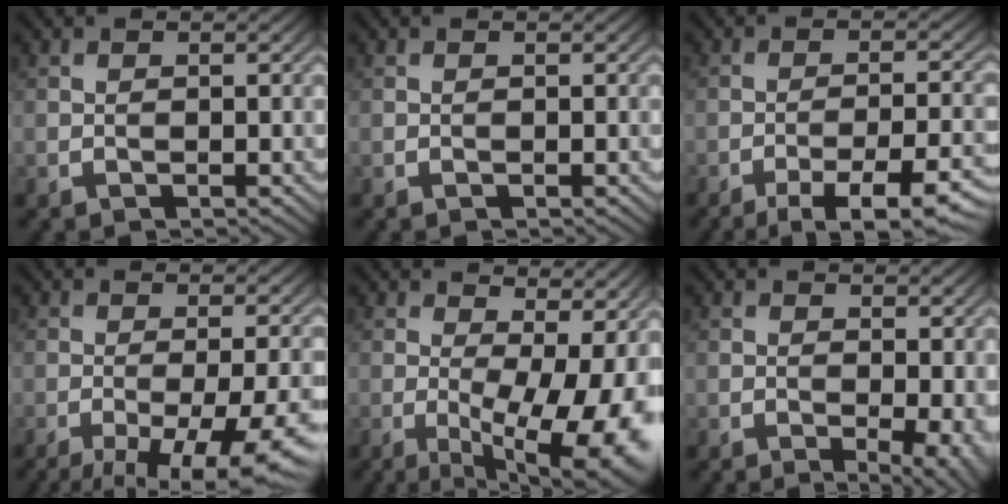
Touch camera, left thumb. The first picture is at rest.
{"total": 0.0}
{"total": 11.5, "force": [-8.4, 2.4, 7.5], "torque": [-0.120, 0.000, -0.105]}
{"total": 12.4, "force": [-6.7, 3.3, 9.9], "torque": [-0.139, -0.010, -0.085]}
{"total": 16.7, "force": [-1.9, 7.2, 14.9], "torque": [-0.183, -0.008, -0.010]}
{"total": 3.7, "force": [-0.6, 1.4, 3.4], "torque": [-0.047, -0.004, -0.009]}